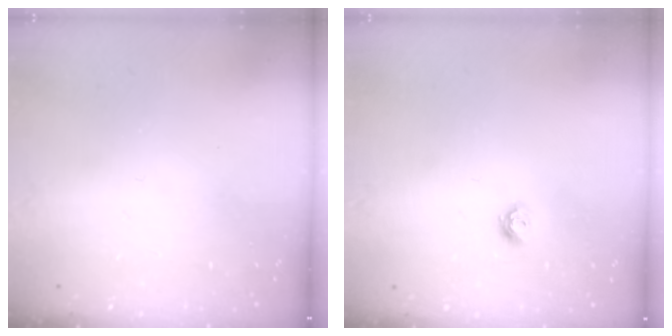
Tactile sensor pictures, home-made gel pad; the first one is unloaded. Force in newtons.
{"total": 5.2, "press": 5.2, "slide": 0.7}